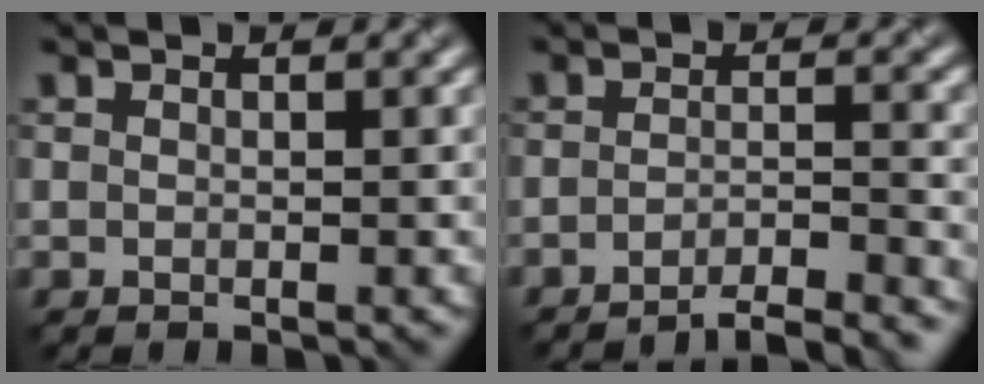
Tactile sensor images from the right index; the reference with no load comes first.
{"total": 5.4, "force": [-4.5, 0.9, 2.8], "torque": [-0.034, 0.005, -0.073]}